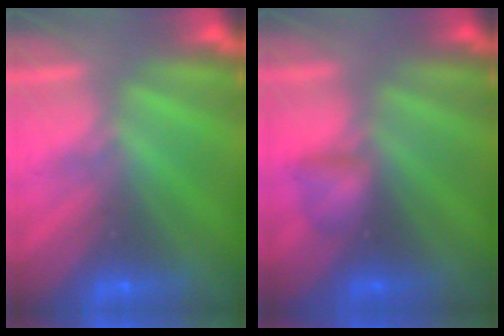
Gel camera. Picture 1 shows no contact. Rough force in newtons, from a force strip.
{"total": 1.9}